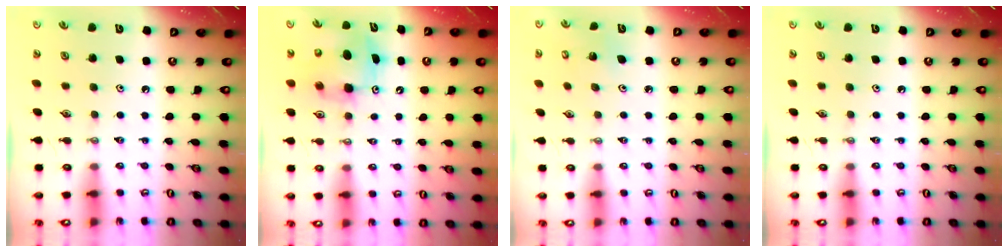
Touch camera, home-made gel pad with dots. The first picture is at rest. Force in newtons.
{"total": 7.0, "press": 6.8, "slide": 1.6}
{"total": 4.5, "press": 4.3, "slide": 1.2}
{"total": 0.0}